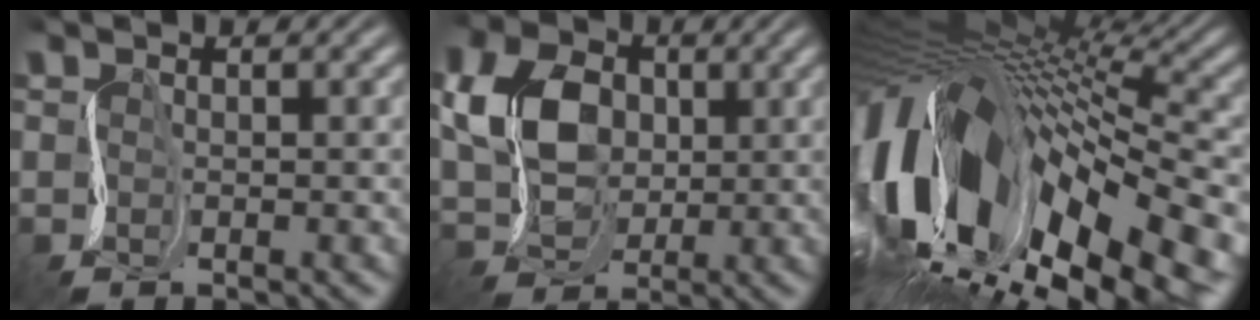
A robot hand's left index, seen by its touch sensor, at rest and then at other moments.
{"total": 6.4, "force": [1.7, 5.1, 3.4], "torque": [-0.086, 0.010, 0.032]}
{"total": 17.4, "force": [-0.6, 7.9, 15.5], "torque": [-0.258, -0.017, 0.009]}